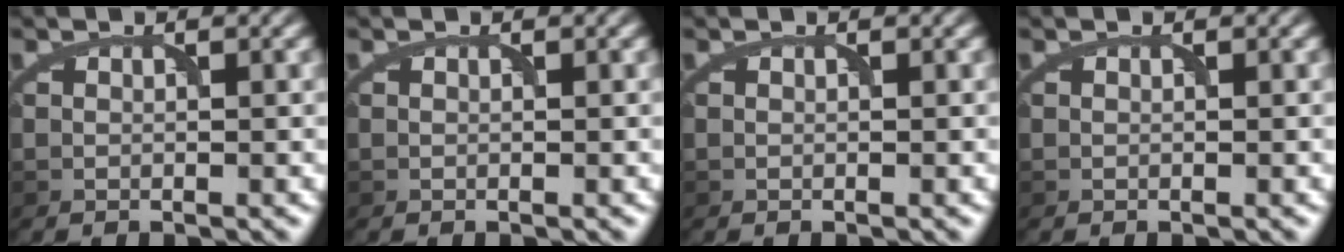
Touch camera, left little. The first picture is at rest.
{"total": 0.0}
{"total": 0.0}
{"total": 0.0}